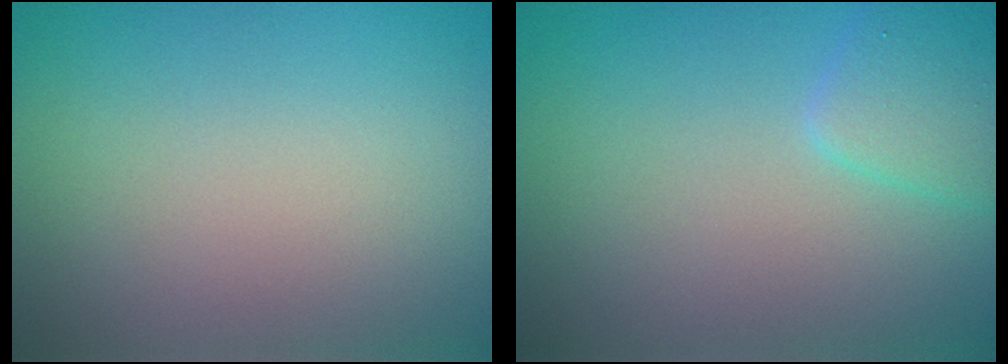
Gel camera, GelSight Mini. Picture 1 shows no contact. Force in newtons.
{"total": 2.6, "press": 2.6, "slide": 0.2}